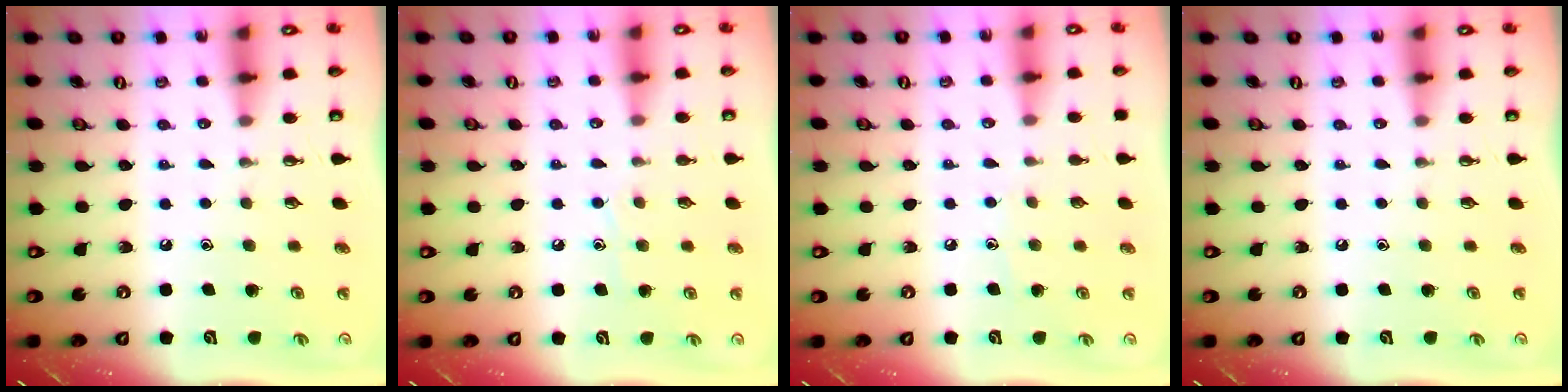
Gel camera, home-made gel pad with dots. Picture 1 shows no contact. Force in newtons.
{"total": 6.5, "press": 6.5, "slide": 0.7}
{"total": 3.9, "press": 3.8, "slide": 0.4}
{"total": 0.0}